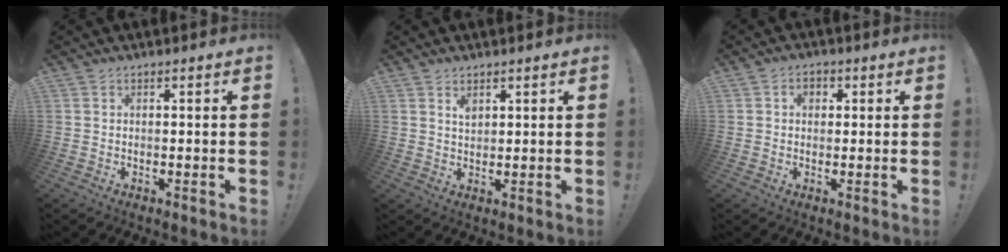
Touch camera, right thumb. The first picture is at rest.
{"total": 2.3, "force": [1.5, 1.2, 1.3], "torque": [-0.004, -0.013, 0.023]}
{"total": 2.8, "force": [0.6, 2.3, 1.5], "torque": [-0.019, 0.002, 0.009]}